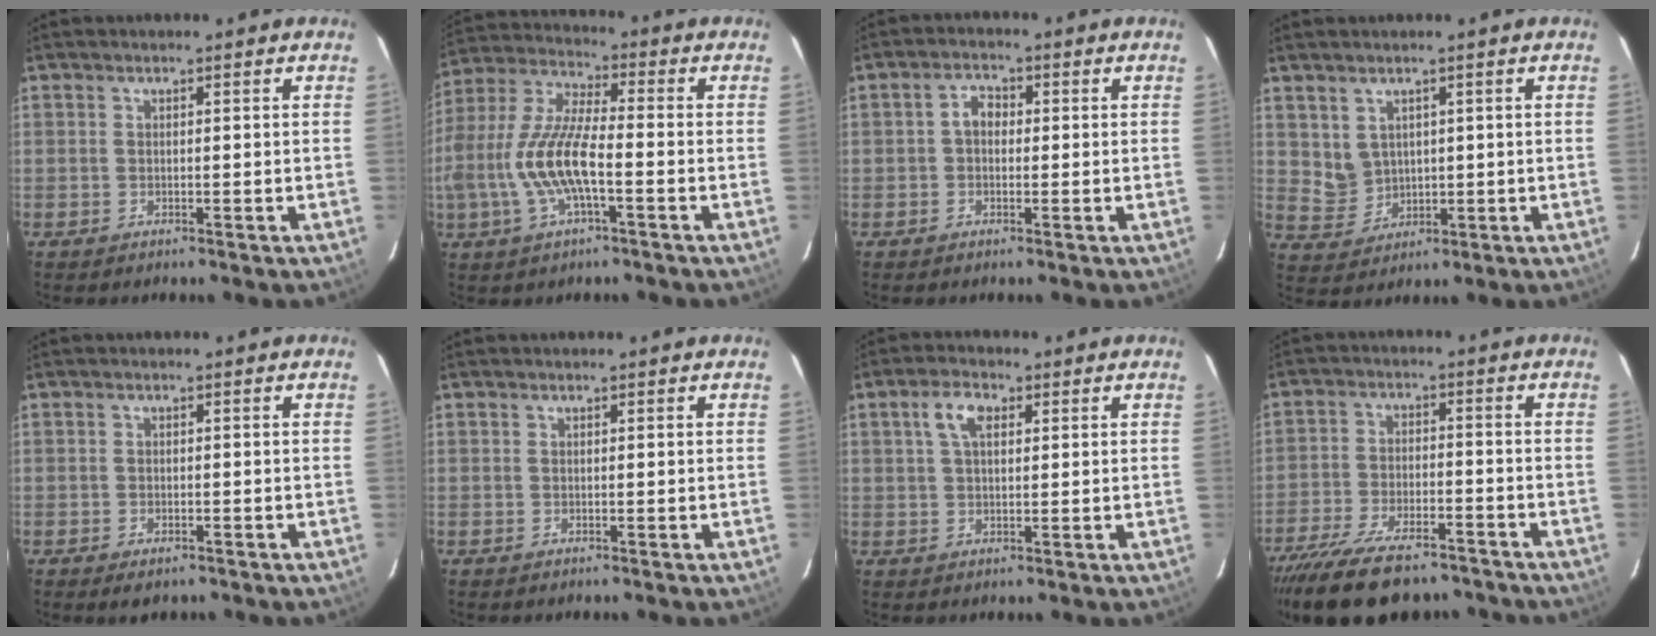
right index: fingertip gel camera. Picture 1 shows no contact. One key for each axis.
{"total": 14.4, "fx": -3.7, "fy": 4.2, "fz": 13.3, "tx": -0.279, "ty": -0.003, "tz": -0.072}
{"total": 2.6, "fx": -0.1, "fy": 1.9, "fz": 1.8, "tx": -0.033, "ty": 0.010, "tz": -0.004}
{"total": 5.0, "fx": 2.0, "fy": 4.3, "fz": 1.6, "tx": -0.031, "ty": 0.004, "tz": 0.059}
{"total": 2.3, "fx": -1.5, "fy": 1.2, "fz": 1.3, "tx": -0.023, "ty": -0.005, "tz": -0.020}
{"total": 0.0}
{"total": 4.6, "fx": 1.7, "fy": 2.2, "fz": 3.6, "tx": -0.069, "ty": 0.012, "tz": 0.031}
{"total": 19.0, "fx": -15.2, "fy": 6.5, "fz": 9.3, "tx": -0.196, "ty": -0.026, "tz": -0.238}